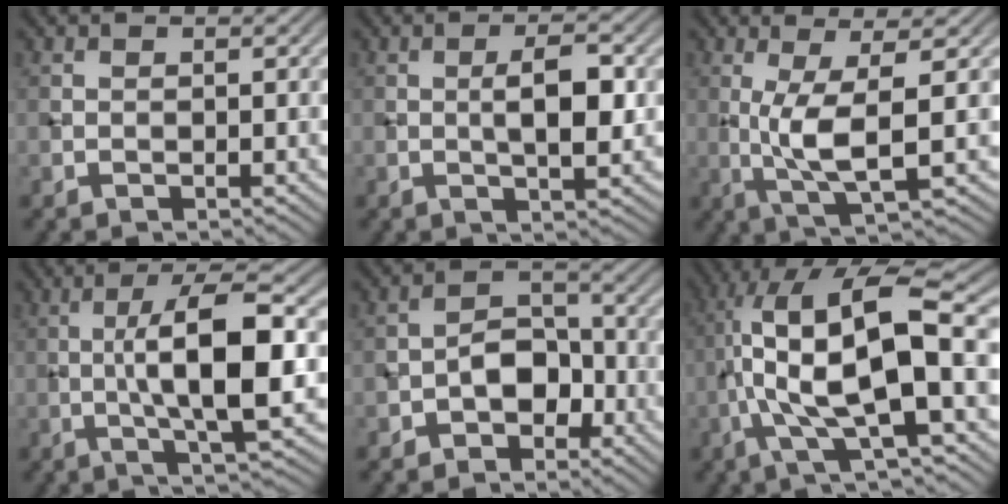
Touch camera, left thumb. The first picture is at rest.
{"total": 4.7, "force": [0.1, 1.4, 4.5], "torque": [-0.079, 0.004, 0.001]}
{"total": 6.1, "force": [0.4, 0.9, 6.0], "torque": [-0.125, 0.004, 0.013]}
{"total": 10.1, "force": [-0.5, 2.3, 9.9], "torque": [-0.158, 0.012, -0.012]}
{"total": 5.2, "force": [-2.3, 3.4, 3.1], "torque": [-0.042, 0.014, -0.048]}
{"total": 14.0, "force": [-0.6, 4.0, 13.4], "torque": [-0.259, 0.019, -0.018]}